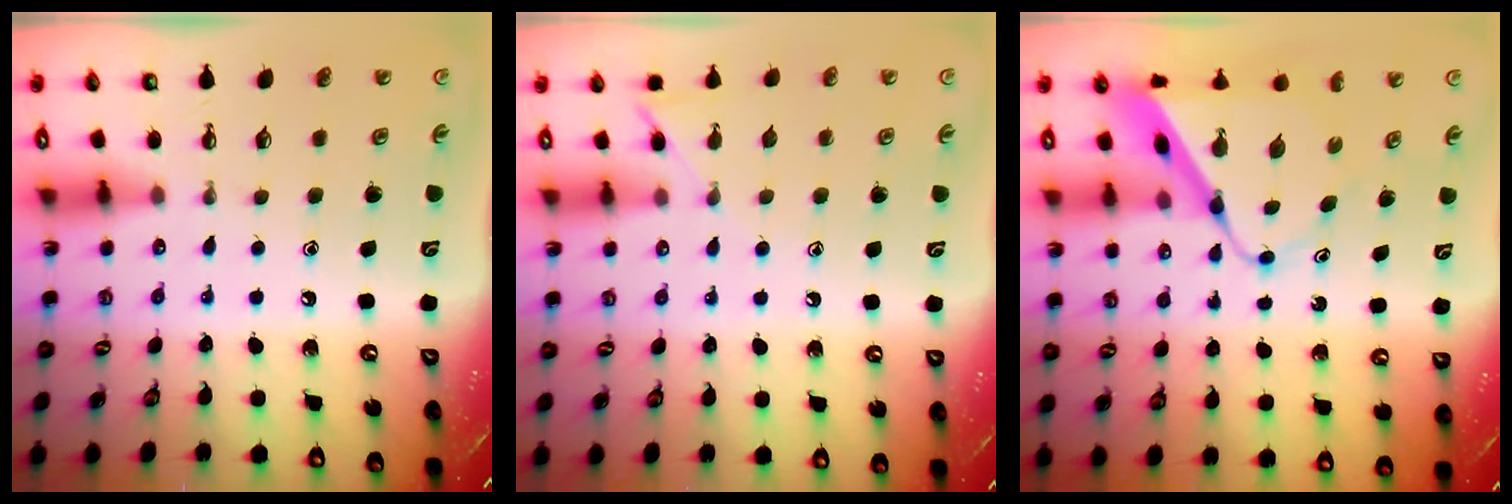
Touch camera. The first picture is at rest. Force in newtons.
{"total": 6.9, "press": 6.9, "slide": 0.8}
{"total": 10.0, "press": 10.0, "slide": 0.5}